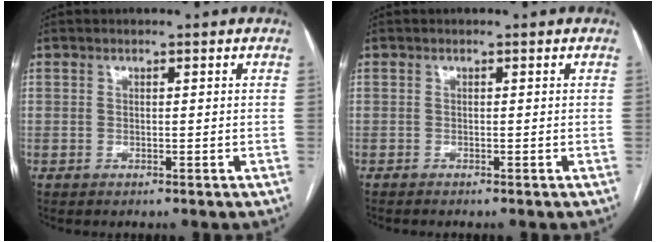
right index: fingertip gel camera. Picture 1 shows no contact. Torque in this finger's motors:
{"motor_torque": [-0.08, -0.09, 0.11, 0.01]}